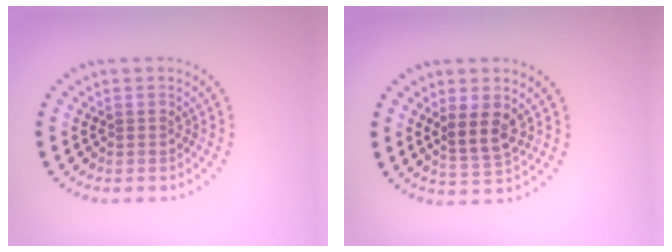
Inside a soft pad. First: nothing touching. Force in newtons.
{"total": 2.8, "press": 2.5, "slide": 1.3}